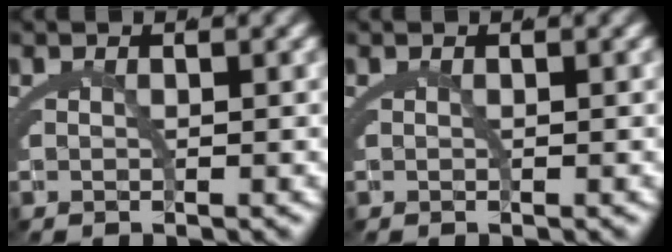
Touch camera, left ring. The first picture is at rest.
{"total": 0.0}